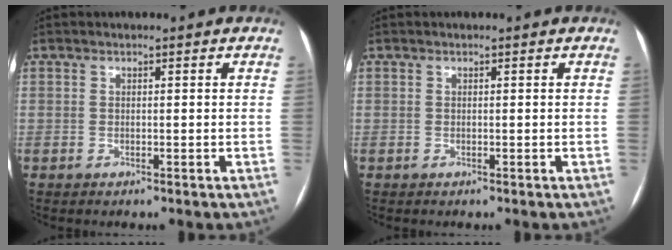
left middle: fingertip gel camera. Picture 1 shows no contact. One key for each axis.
{"total": 0.0}